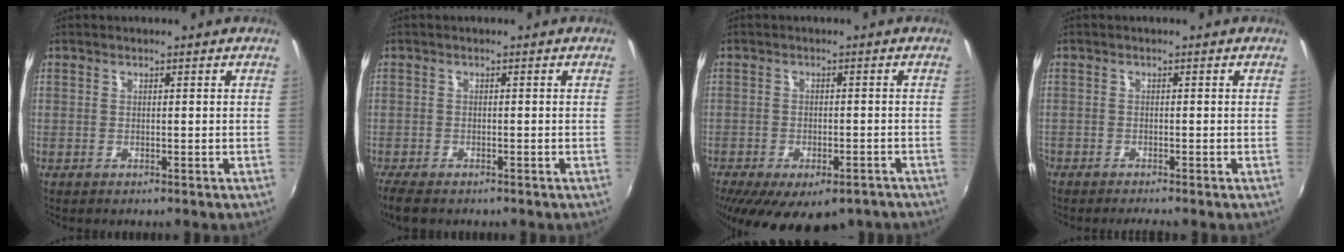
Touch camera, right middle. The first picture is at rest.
{"total": 4.6, "force": [-3.6, 1.5, 2.5], "torque": [-0.061, -0.023, -0.068]}
{"total": 15.8, "force": [-10.7, 7.0, 9.3], "torque": [-0.187, -0.044, -0.142]}
{"total": 2.0, "force": [-1.9, -0.1, 0.6], "torque": [-0.025, -0.011, -0.038]}